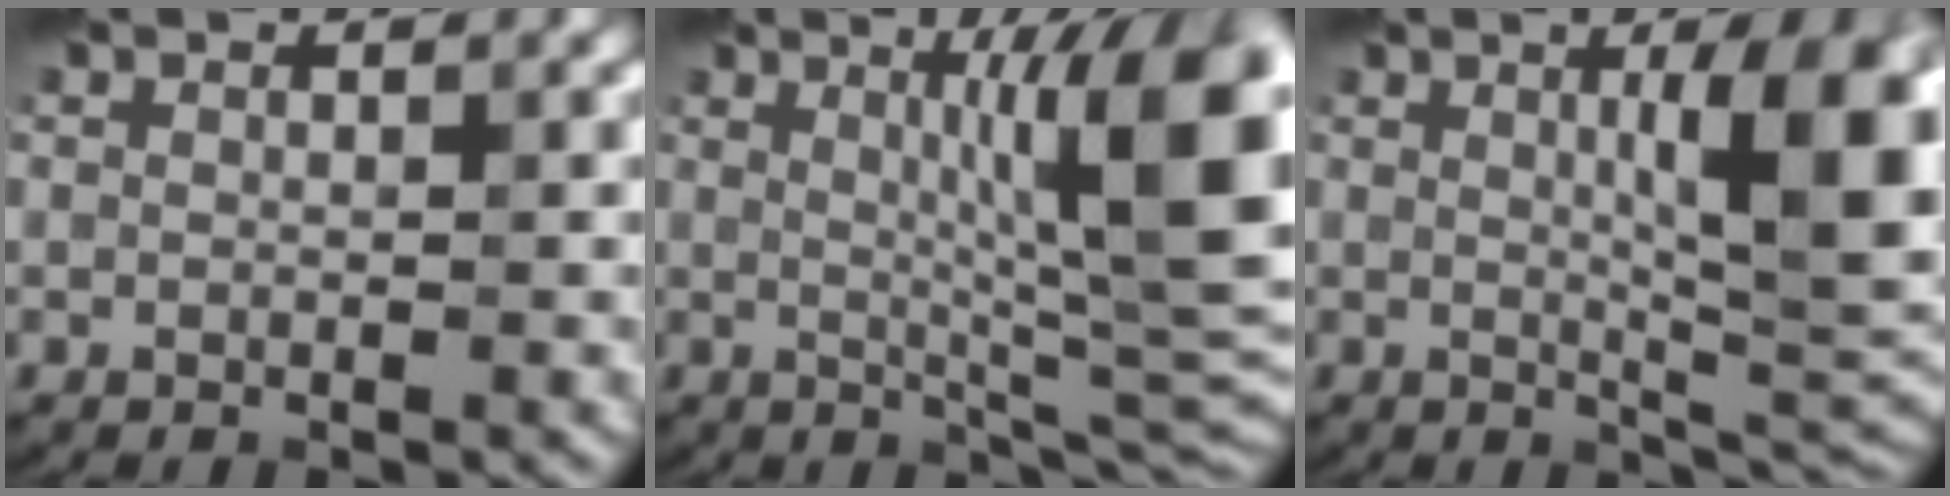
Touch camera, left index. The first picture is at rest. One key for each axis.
{"total": 11.3, "fx": 2.4, "fy": 2.3, "fz": 10.8, "tx": -0.132, "ty": 0.004, "tz": 0.041}
{"total": 10.2, "fx": 1.9, "fy": 2.4, "fz": 9.7, "tx": -0.131, "ty": -0.003, "tz": 0.034}